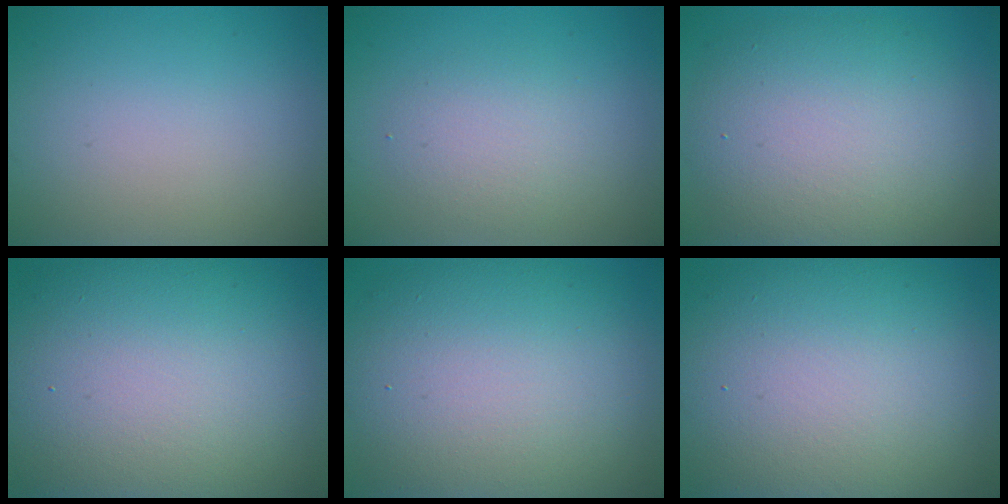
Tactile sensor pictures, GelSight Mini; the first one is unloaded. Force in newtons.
{"total": 2.4, "press": 2.4, "slide": 0.3}
{"total": 9.4, "press": 9.3, "slide": 0.6}
{"total": 16.6, "press": 16.6, "slide": 0.4}
{"total": 13.5, "press": 13.5, "slide": 1.1}
{"total": 16.2, "press": 16.2, "slide": 1.0}